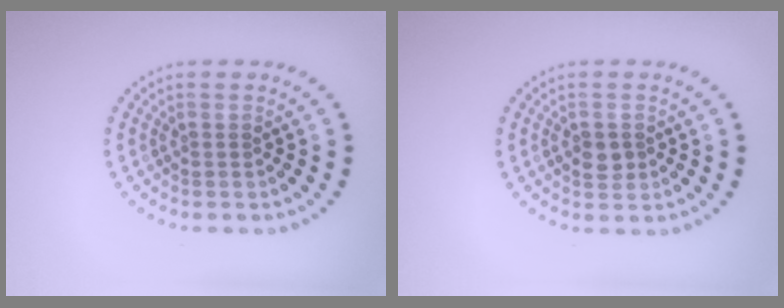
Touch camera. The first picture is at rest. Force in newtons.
{"total": 1.7, "press": 1.7, "slide": 0.2}